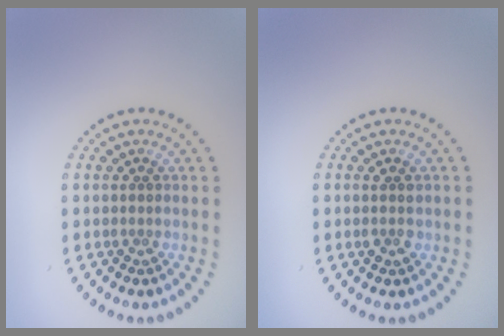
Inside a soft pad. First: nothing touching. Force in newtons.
{"total": 1.4, "press": 1.4, "slide": 0.3}